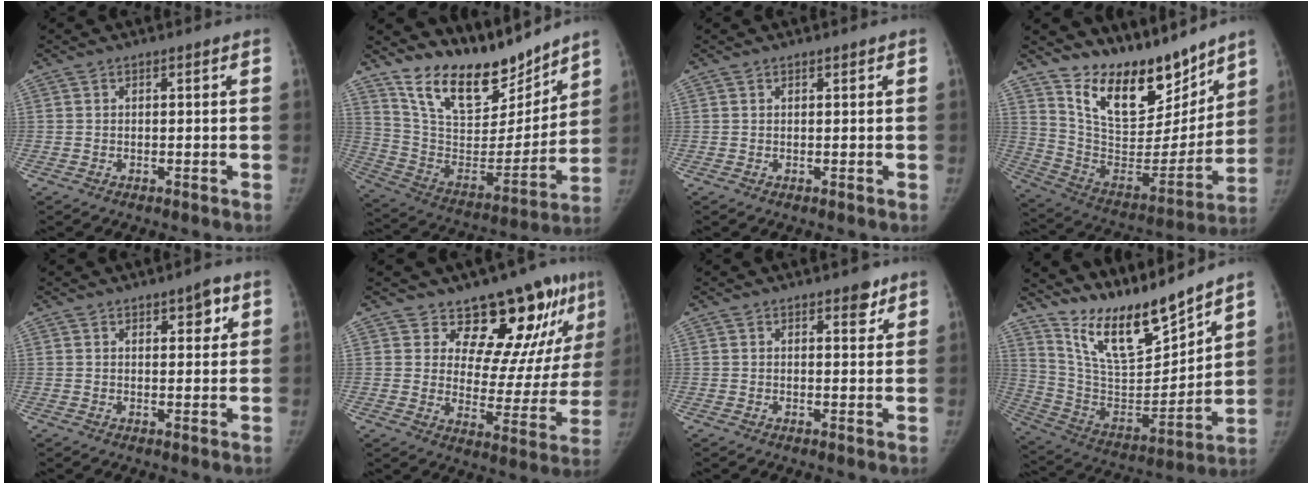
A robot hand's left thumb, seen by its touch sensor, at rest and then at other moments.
{"total": 20.4, "force": [17.2, 7.3, 8.3], "torque": [-0.089, -0.106, 0.302]}
{"total": 0.0}
{"total": 20.9, "force": [16.1, 8.9, 10.0], "torque": [-0.107, -0.107, 0.279]}
{"total": 3.9, "force": [2.0, 1.8, 2.8], "torque": [-0.020, -0.008, 0.025]}
{"total": 17.3, "force": [11.5, 7.8, 10.3], "torque": [-0.076, -0.084, 0.156]}
{"total": 3.0, "force": [2.0, 1.4, 1.7], "torque": [-0.006, -0.011, 0.026]}
{"total": 17.0, "force": [14.7, 3.1, 7.8], "torque": [-0.103, -0.104, 0.282]}